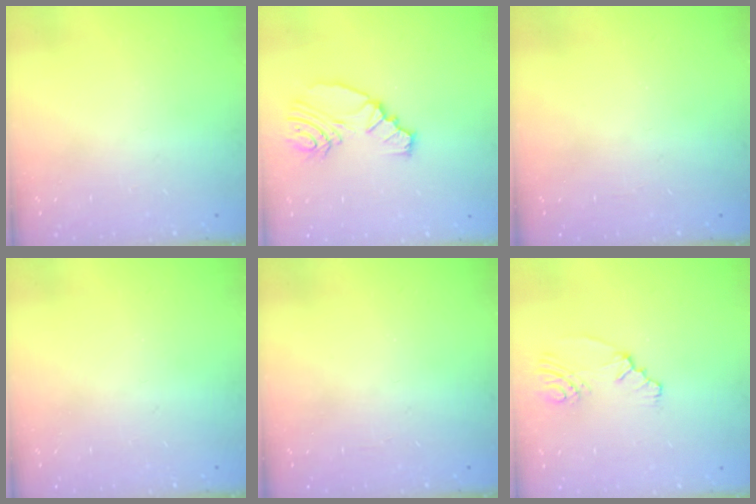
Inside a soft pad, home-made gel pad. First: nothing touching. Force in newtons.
{"total": 9.2, "press": 8.3, "slide": 4.1}
{"total": 0.0}
{"total": 0.0}
{"total": 0.0}
{"total": 2.4, "press": 2.1, "slide": 1.2}